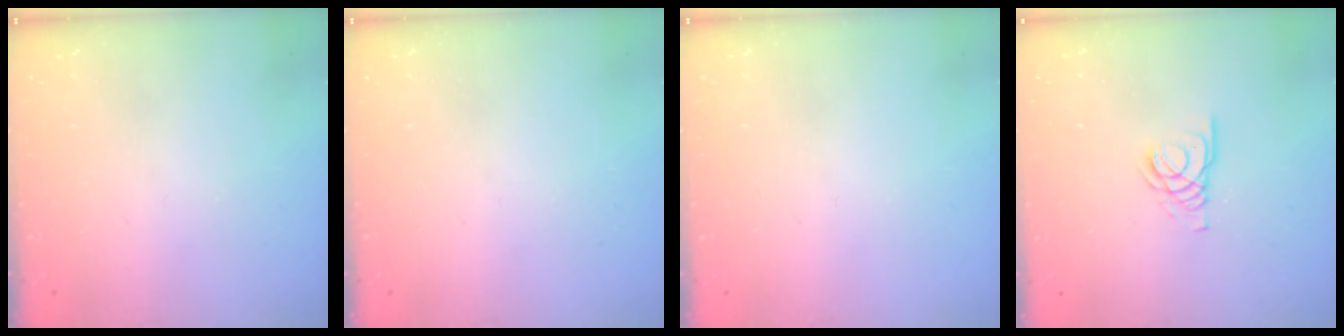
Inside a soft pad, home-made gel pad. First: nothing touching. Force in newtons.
{"total": 0.0}
{"total": 0.0}
{"total": 2.8, "press": 2.8, "slide": 0.3}